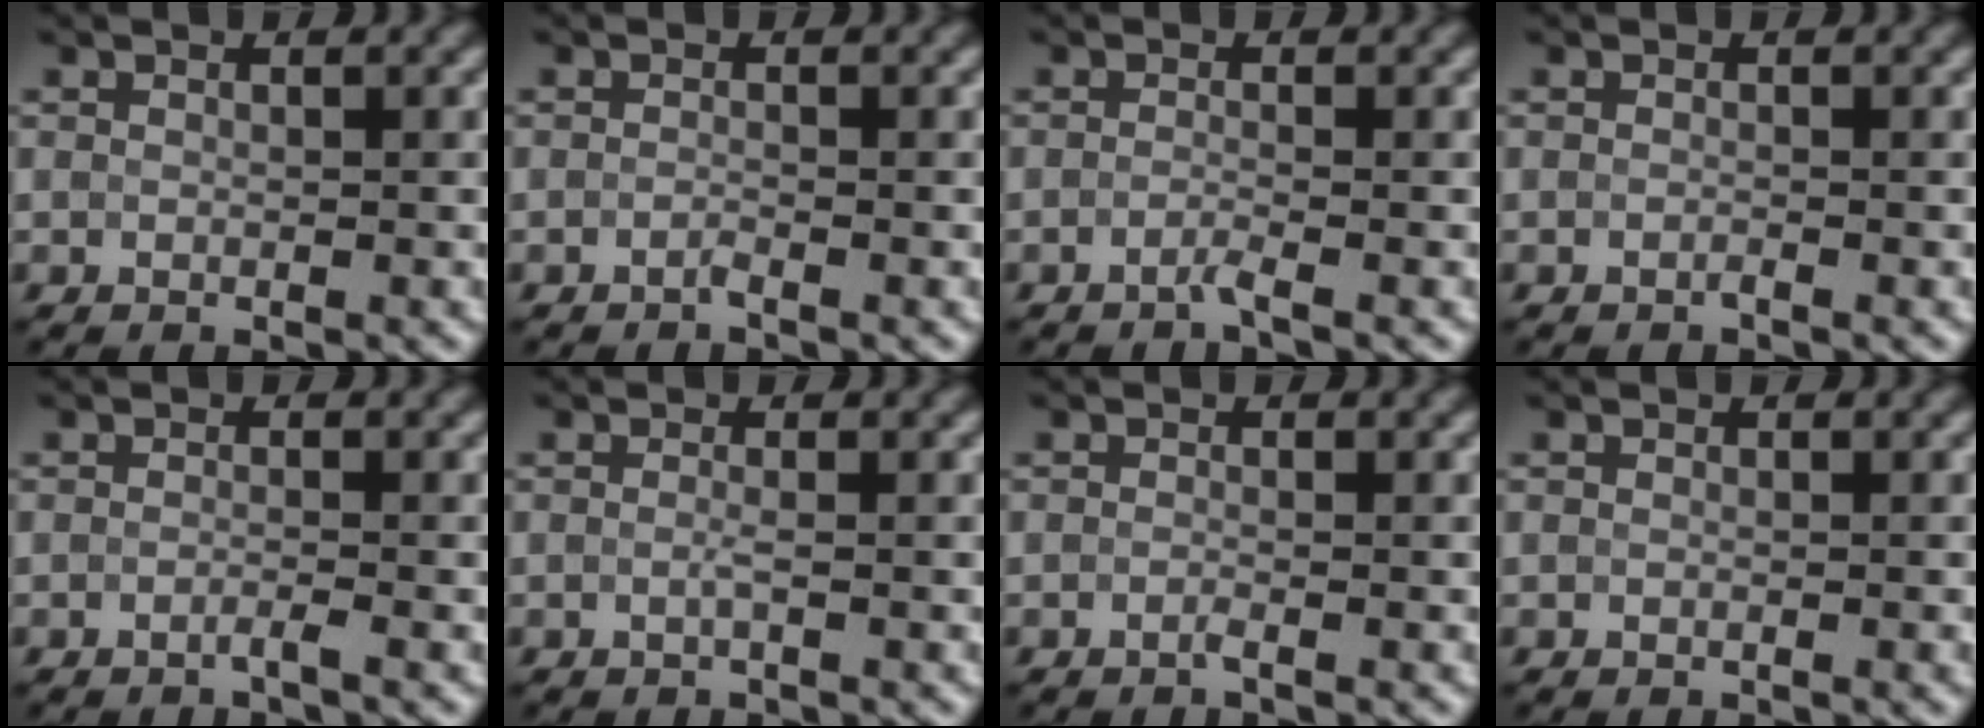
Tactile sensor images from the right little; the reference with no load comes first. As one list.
[{"total": 1.2, "force": [-1.1, -0.4, -0.5], "torque": [0.004, -0.002, -0.017]}, {"total": 1.4, "force": [-1.3, -0.4, -0.1], "torque": [0.000, -0.003, -0.027]}, {"total": 1.0, "force": [-0.9, -0.3, -0.3], "torque": [0.003, -0.005, -0.014]}, {"total": 1.1, "force": [-1.1, -0.3, 0.0], "torque": [0.000, -0.003, -0.021]}, {"total": 0.7, "force": [-0.6, -0.3, -0.1], "torque": [-0.003, -0.007, -0.012]}, {"total": 0.9, "force": [-0.9, -0.2, -0.1], "torque": [0.000, -0.006, -0.015]}, {"total": 0.8, "force": [-0.2, 0.3, 0.7], "torque": [-0.002, 0.000, -0.009]}]